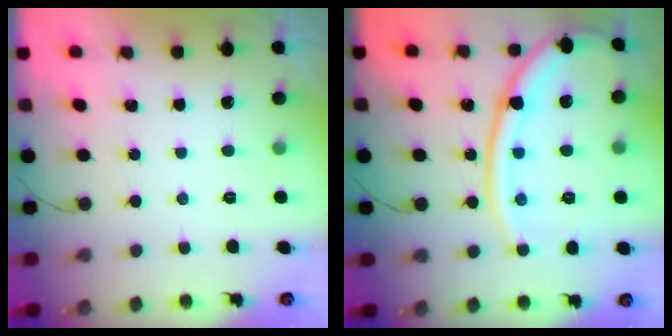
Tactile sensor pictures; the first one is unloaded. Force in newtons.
{"total": 16.6, "press": 16.5, "slide": 1.8}